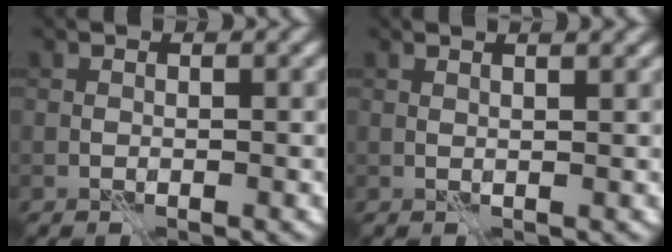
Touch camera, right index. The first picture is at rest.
{"total": 3.5, "force": [2.1, 1.4, 2.4], "torque": [-0.011, 0.022, -0.001]}